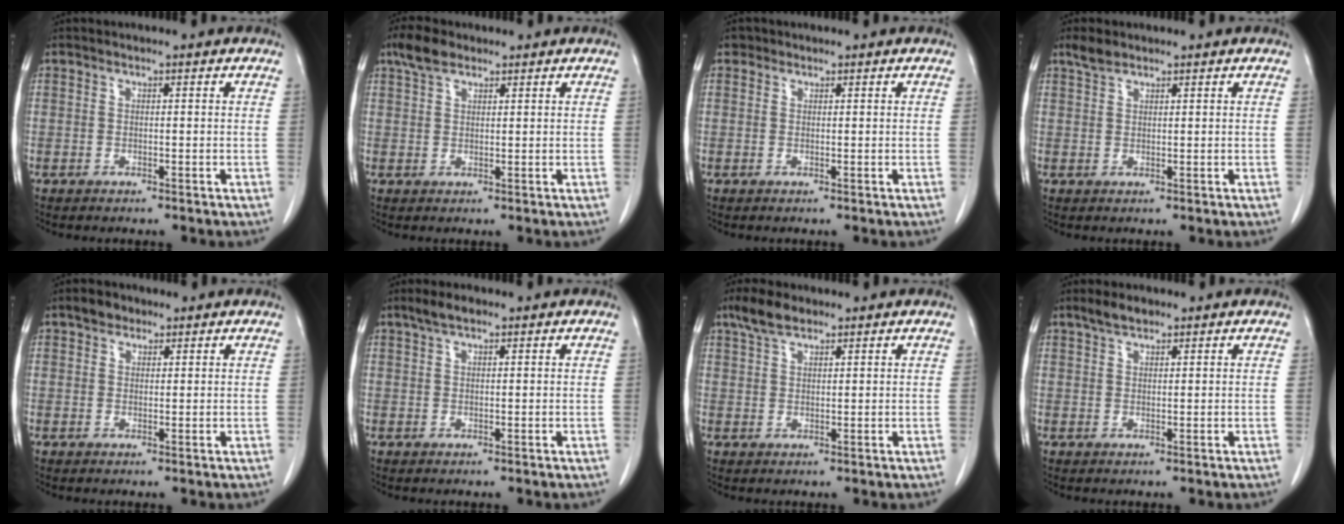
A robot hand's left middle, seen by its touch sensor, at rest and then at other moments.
{"total": 3.7, "force": [2.6, 1.8, 1.9], "torque": [-0.044, 0.014, 0.052]}
{"total": 0.8, "force": [0.5, 0.6, 0.0], "torque": [0.004, 0.003, 0.006]}
{"total": 2.0, "force": [1.7, 0.8, 0.8], "torque": [-0.021, 0.007, 0.034]}
{"total": 2.5, "force": [1.7, 1.6, 0.8], "torque": [-0.015, 0.009, 0.026]}
{"total": 2.7, "force": [1.9, 0.9, 1.7], "torque": [-0.038, 0.013, 0.037]}
{"total": 4.2, "force": [3.1, 1.6, 2.3], "torque": [-0.057, 0.012, 0.063]}
{"total": 2.9, "force": [2.2, 1.1, 1.5], "torque": [-0.034, 0.009, 0.041]}